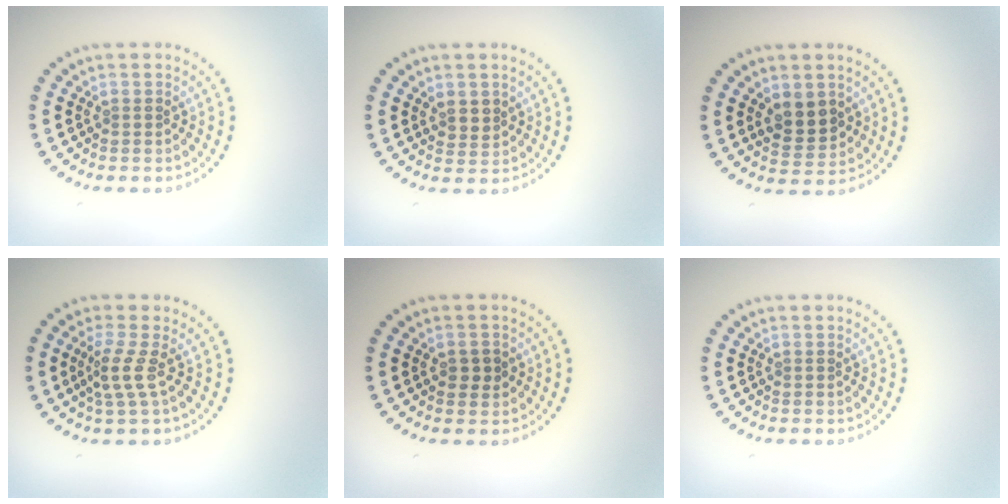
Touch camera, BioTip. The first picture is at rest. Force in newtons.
{"total": 1.5, "press": 1.4, "slide": 0.5}
{"total": 3.0, "press": 2.9, "slide": 0.8}
{"total": 2.3, "press": 1.6, "slide": 1.7}
{"total": 1.6, "press": 1.5, "slide": 0.2}
{"total": 0.0}